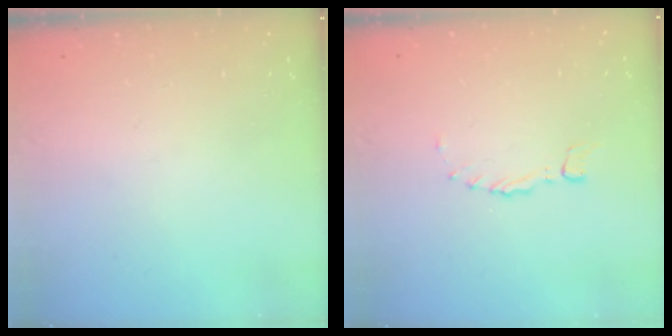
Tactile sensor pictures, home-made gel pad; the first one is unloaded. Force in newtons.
{"total": 0.0}